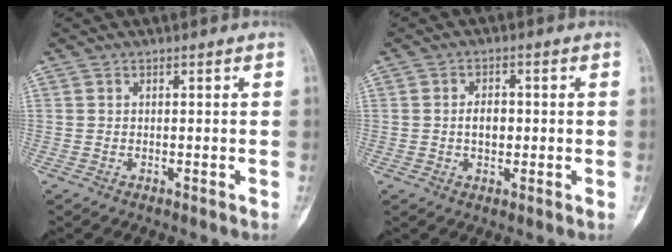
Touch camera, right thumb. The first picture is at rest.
{"total": 3.9, "force": [-0.2, 2.6, 2.9], "torque": [-0.037, 0.006, -0.006]}